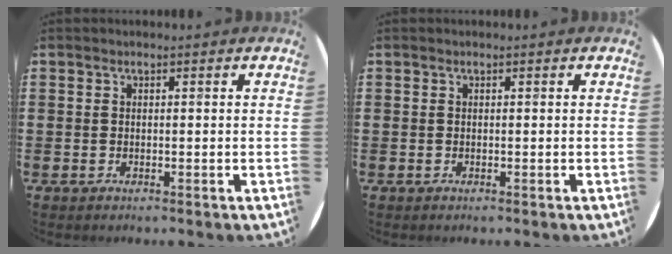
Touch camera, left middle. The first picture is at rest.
{"total": 0.0}